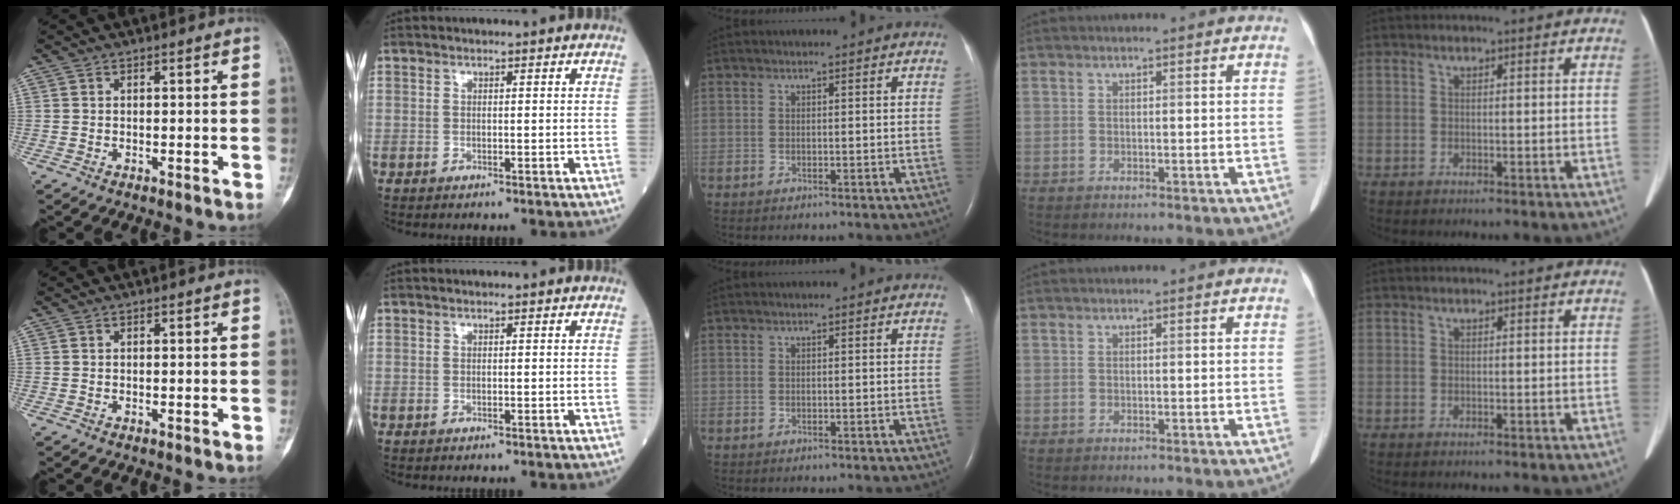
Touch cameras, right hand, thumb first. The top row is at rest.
{}